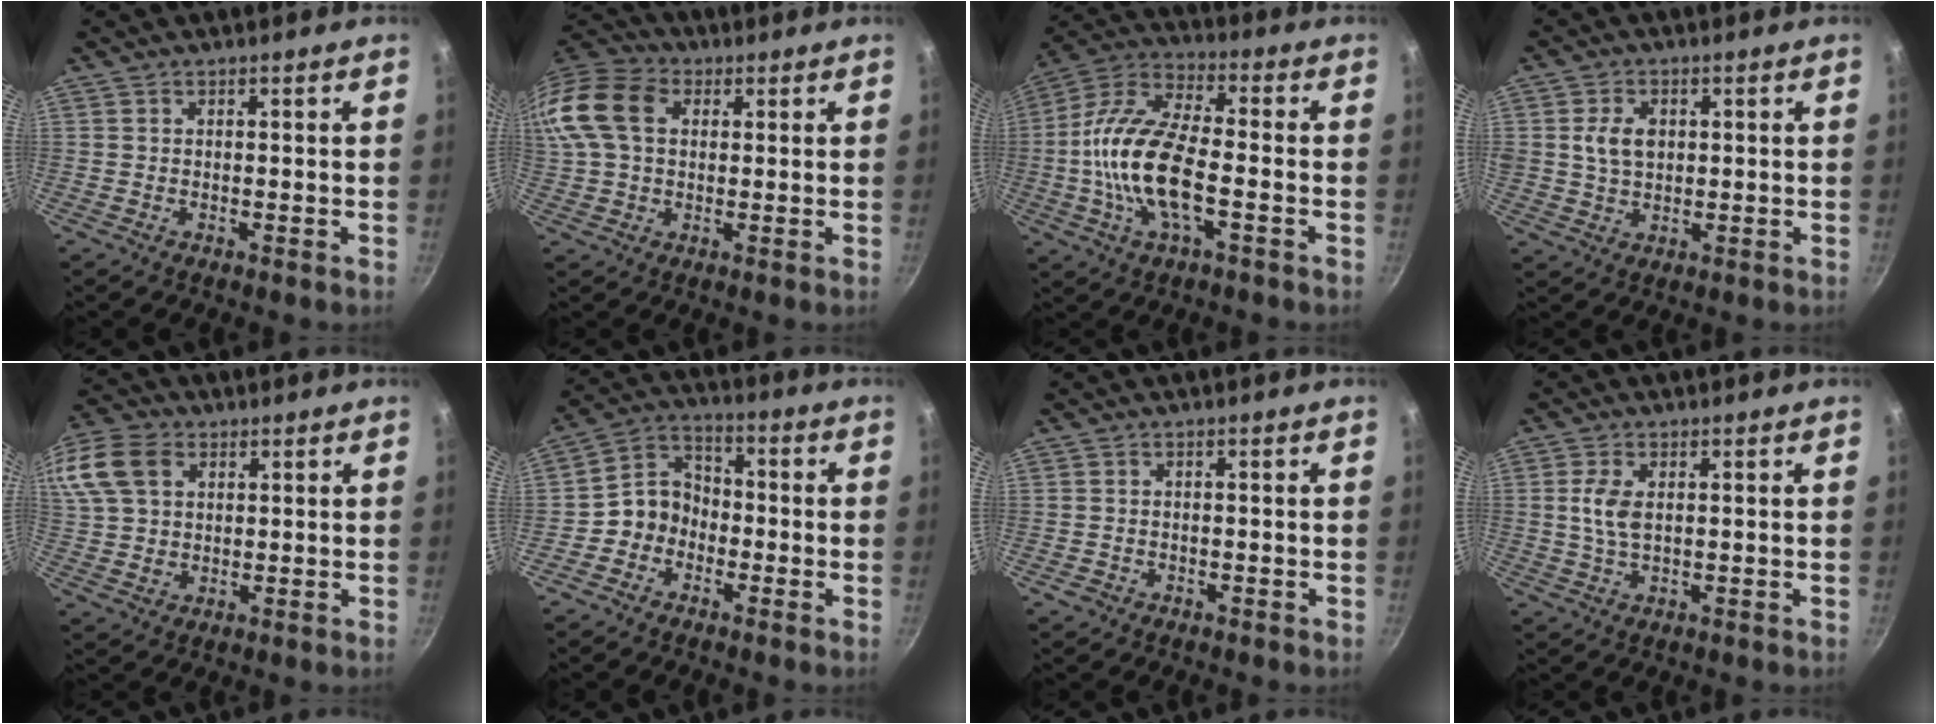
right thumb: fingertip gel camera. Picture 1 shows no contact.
{"total": 15.9, "force": [3.5, 11.3, 10.6], "torque": [-0.218, 0.027, 0.052]}
{"total": 17.1, "force": [-3.1, 7.1, 15.2], "torque": [-0.292, 0.033, -0.078]}
{"total": 5.8, "force": [1.1, 4.3, 3.8], "torque": [-0.058, 0.000, 0.020]}
{"total": 20.4, "force": [7.3, 15.0, 11.8], "torque": [-0.287, 0.036, 0.136]}
{"total": 7.4, "force": [-2.7, 6.2, 3.0], "torque": [-0.018, 0.043, -0.068]}
{"total": 1.4, "force": [-0.8, 1.1, 0.5], "torque": [-0.012, 0.007, -0.008]}
{"total": 4.8, "force": [0.6, 2.5, 4.0], "torque": [-0.086, 0.002, 0.013]}